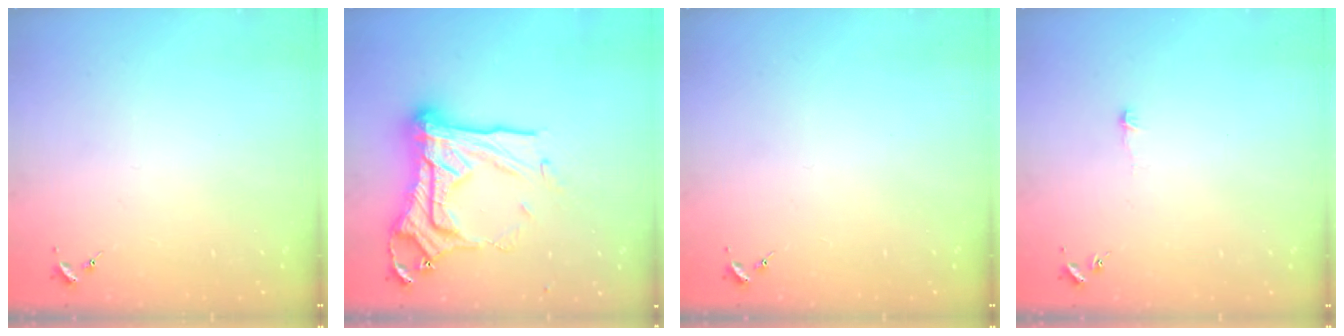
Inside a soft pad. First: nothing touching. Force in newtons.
{"total": 27.2, "press": 27.1, "slide": 2.4}
{"total": 0.0}
{"total": 3.6, "press": 3.6, "slide": 0.3}